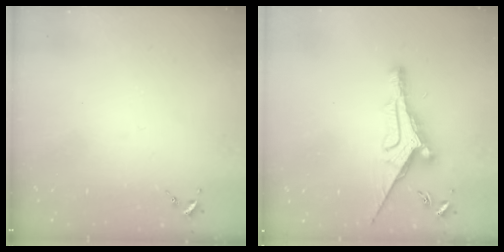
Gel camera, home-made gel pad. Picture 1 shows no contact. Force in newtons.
{"total": 12.7, "press": 12.6, "slide": 1.2}